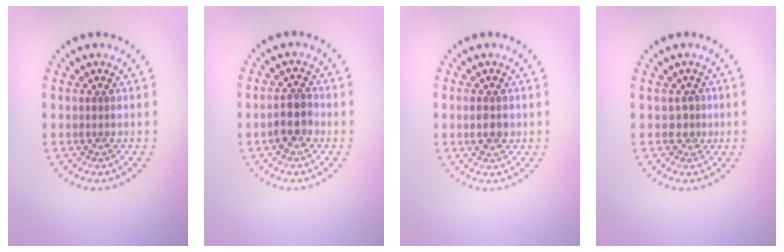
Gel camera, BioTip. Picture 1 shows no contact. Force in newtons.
{"total": 2.3, "press": 2.2, "slide": 0.8}
{"total": 1.6, "press": 1.6, "slide": 0.0}
{"total": 1.3, "press": 0.8, "slide": 1.0}